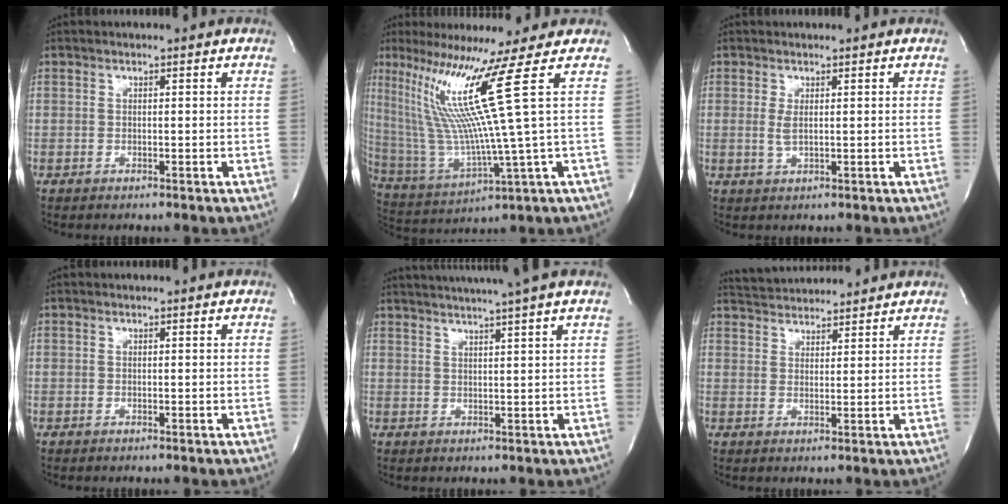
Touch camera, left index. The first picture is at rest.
{"total": 14.3, "force": [6.1, -3.7, 12.4], "torque": [-0.235, -0.017, 0.111]}
{"total": 1.7, "force": [0.3, 0.3, 1.6], "torque": [-0.042, -0.002, 0.014]}
{"total": 0.0}
{"total": 10.9, "force": [9.2, -1.5, 5.7], "torque": [-0.097, 0.002, 0.114]}
{"total": 7.1, "force": [7.0, 0.8, 1.2], "torque": [-0.028, 0.022, 0.111]}